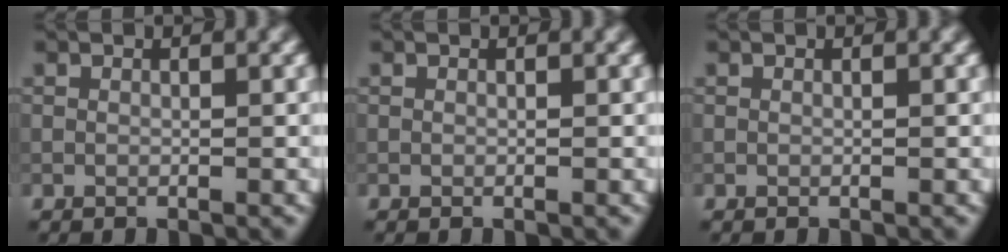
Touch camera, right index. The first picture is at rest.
{"total": 0.0}
{"total": 0.0}